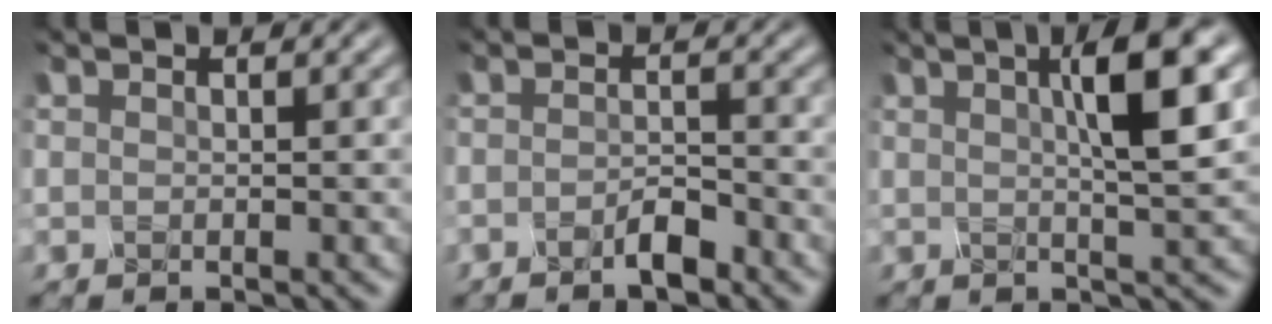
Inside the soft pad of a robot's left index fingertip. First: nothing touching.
{"total": 2.3, "force": [-2.0, 0.3, 1.1], "torque": [-0.020, -0.003, -0.039]}
{"total": 6.6, "force": [1.8, 1.5, 6.2], "torque": [-0.081, 0.008, 0.023]}